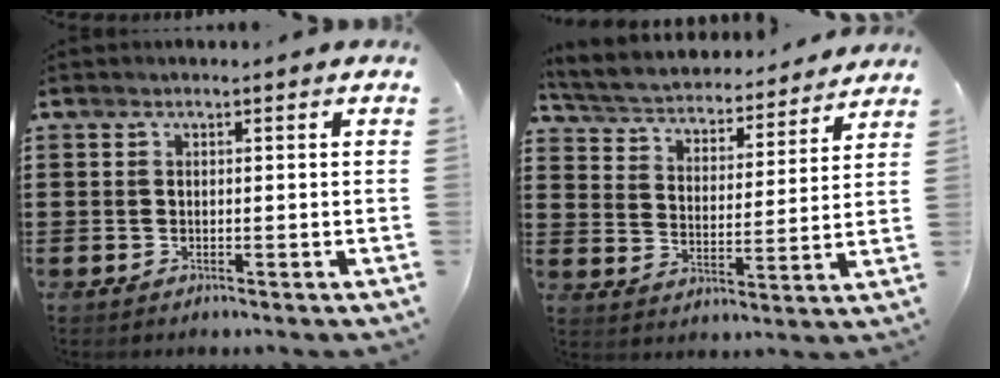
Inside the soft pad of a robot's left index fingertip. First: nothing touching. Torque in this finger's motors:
{"motor_torque": [2.14, 0.00, 0.54, 0.10]}